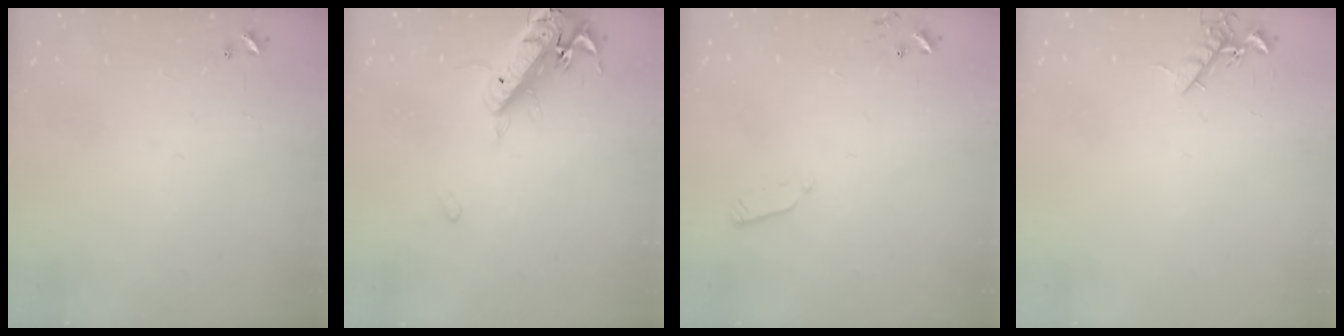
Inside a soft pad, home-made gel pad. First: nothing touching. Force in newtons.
{"total": 17.3, "press": 16.9, "slide": 3.7}
{"total": 4.0, "press": 3.9, "slide": 1.0}
{"total": 7.7, "press": 7.7, "slide": 1.1}